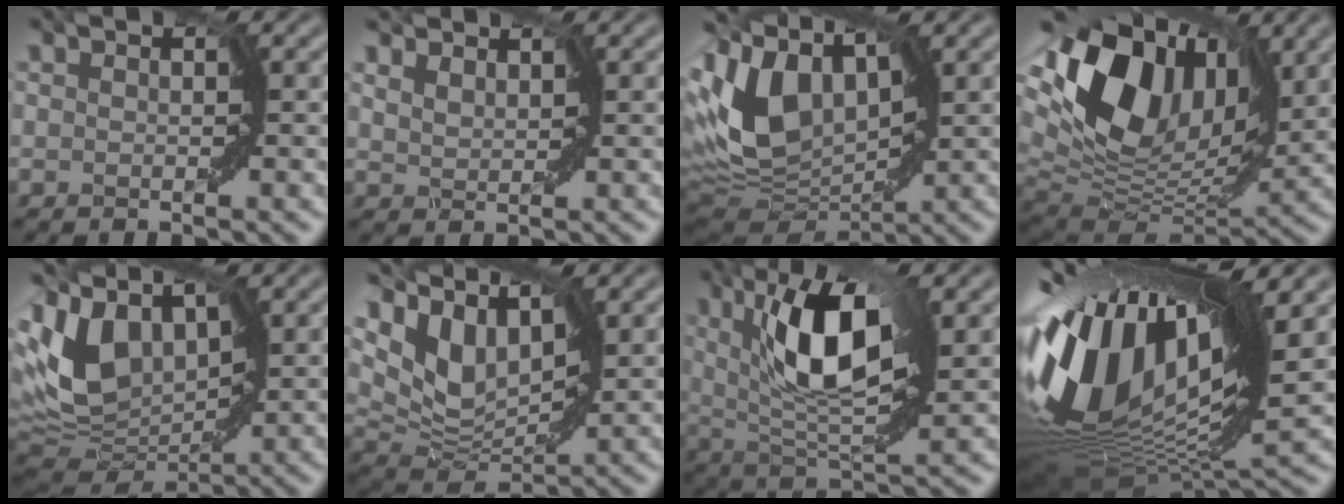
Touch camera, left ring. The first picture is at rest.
{"total": 2.1, "force": [1.9, 0.8, 0.3], "torque": [-0.019, -0.001, 0.026]}
{"total": 9.9, "force": [3.6, 6.0, 7.1], "torque": [-0.162, 0.007, 0.062]}
{"total": 13.3, "force": [4.5, 8.4, 9.2], "torque": [-0.178, 0.011, 0.076]}
{"total": 8.9, "force": [3.3, 5.7, 6.0], "torque": [-0.151, 0.001, 0.062]}
{"total": 6.0, "force": [4.0, 3.1, 3.2], "torque": [-0.079, -0.005, 0.077]}
{"total": 8.3, "force": [2.5, 2.8, 7.4], "torque": [-0.132, -0.001, 0.040]}
{"total": 17.7, "force": [4.1, 7.7, 15.5], "torque": [-0.310, 0.011, 0.048]}